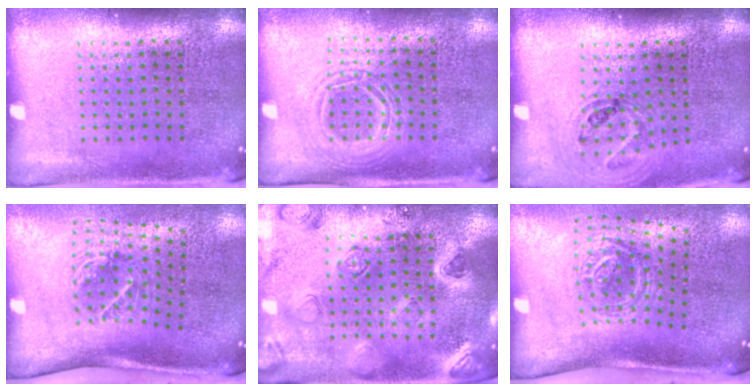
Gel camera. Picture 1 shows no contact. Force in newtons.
{"total": 1.3, "press": 1.3, "slide": 0.4}
{"total": 1.0, "press": 1.0, "slide": 0.1}
{"total": 2.0, "press": 1.3, "slide": 1.6}
{"total": 2.3, "press": 2.2, "slide": 0.3}
{"total": 1.7, "press": 1.2, "slide": 1.3}